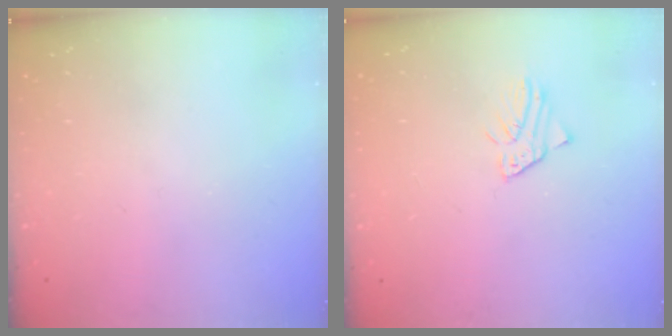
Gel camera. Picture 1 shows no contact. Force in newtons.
{"total": 1.5, "press": 1.5, "slide": 0.1}